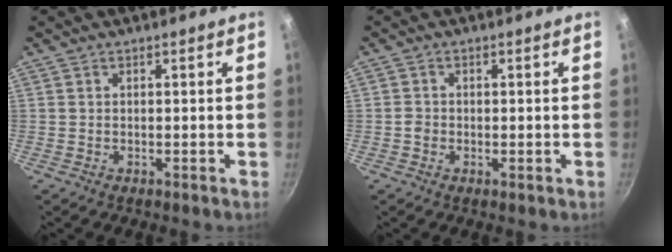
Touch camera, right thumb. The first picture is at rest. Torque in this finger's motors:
{"motor_torque": [0.27, 0.05, 0.22, 0.09, 0.04]}